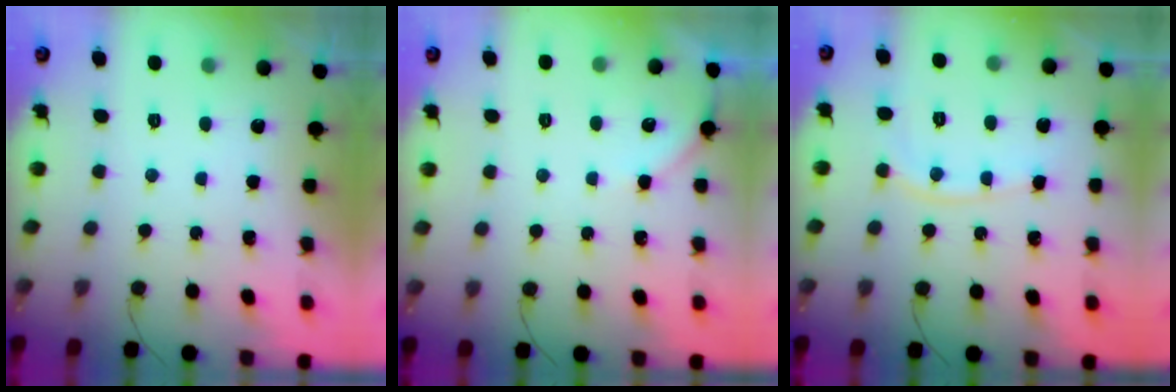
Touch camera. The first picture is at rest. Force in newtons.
{"total": 2.9, "press": 2.9, "slide": 0.4}
{"total": 6.7, "press": 6.7, "slide": 0.1}